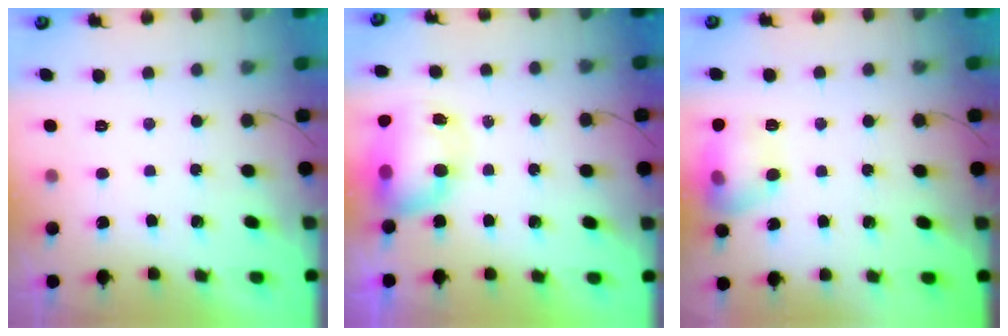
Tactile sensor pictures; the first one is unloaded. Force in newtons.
{"total": 9.4, "press": 9.0, "slide": 2.5}
{"total": 12.8, "press": 12.7, "slide": 1.1}